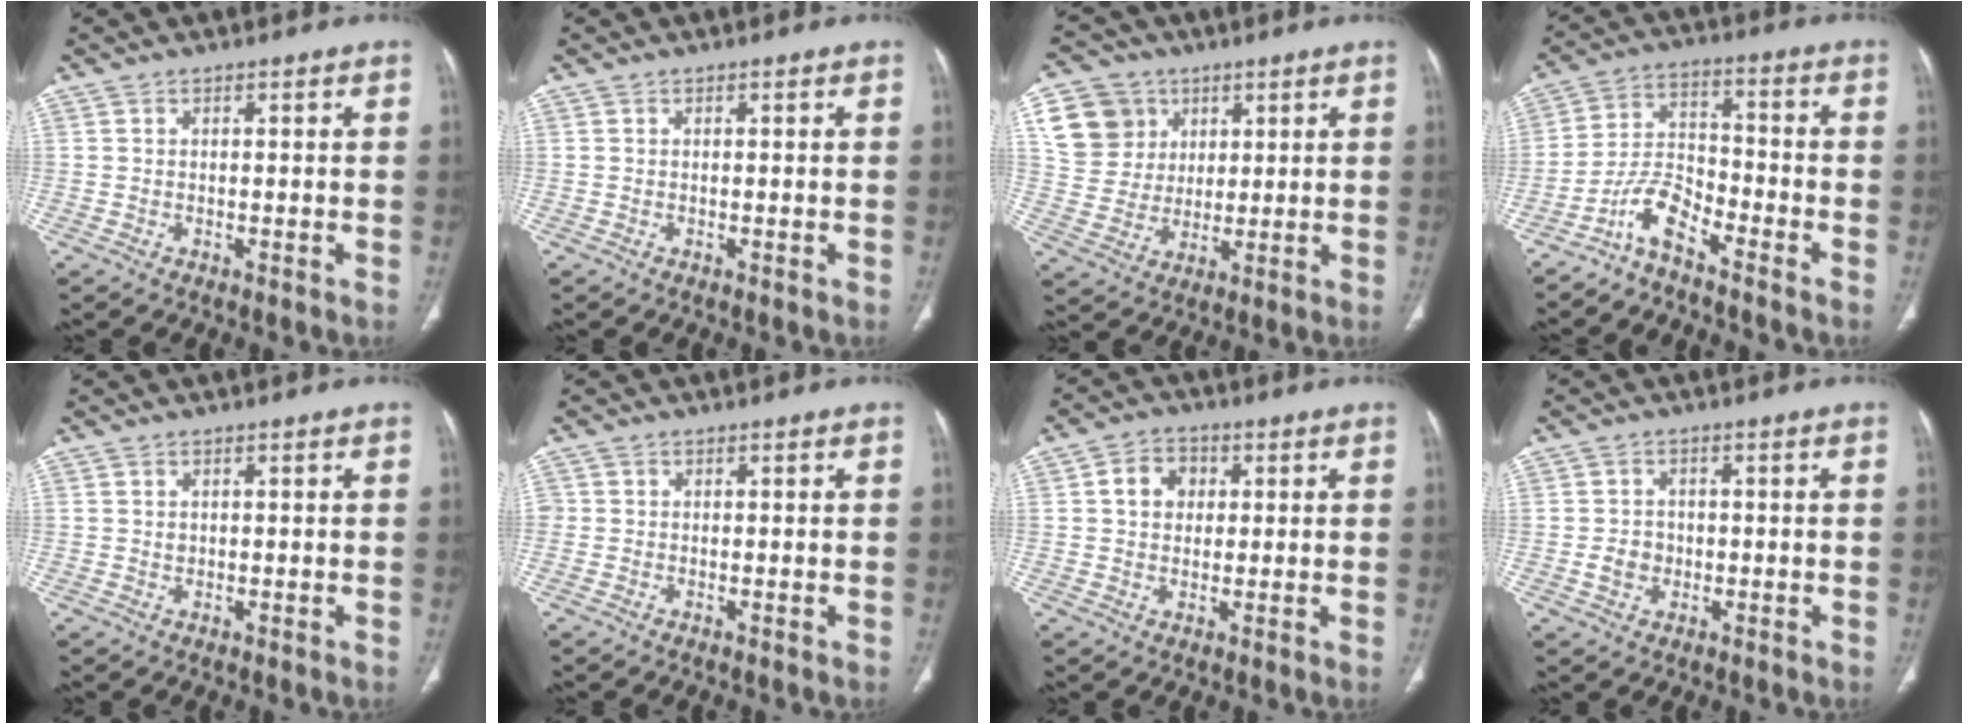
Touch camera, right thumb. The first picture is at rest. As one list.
[{"total": 0.0}, {"total": 12.3, "force": [4.6, 10.8, 3.6], "torque": [-0.042, -0.002, 0.093]}, {"total": 7.0, "force": [-5.6, 2.2, 3.7], "torque": [-0.076, 0.053, -0.118]}, {"total": 0.7, "force": [0.2, 0.6, 0.2], "torque": [0.005, 0.003, 0.005]}, {"total": 1.0, "force": [-0.3, 1.0, 0.2], "torque": [0.002, 0.003, -0.012]}, {"total": 5.7, "force": [1.1, 4.7, 3.0], "torque": [-0.026, 0.008, 0.012]}, {"total": 3.5, "force": [-0.7, 3.0, 1.6], "torque": [-0.015, 0.009, -0.012]}]